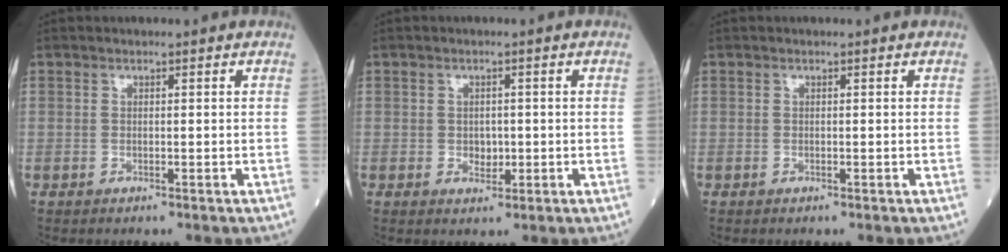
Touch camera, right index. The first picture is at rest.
{"total": 2.1, "force": [-0.3, 1.5, 1.4], "torque": [-0.017, 0.003, 0.000]}
{"total": 0.0}